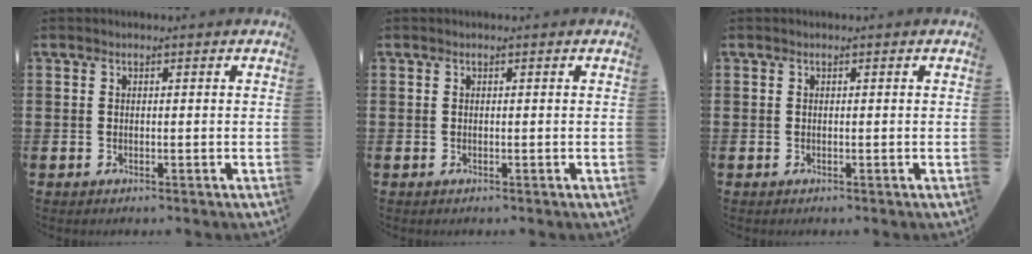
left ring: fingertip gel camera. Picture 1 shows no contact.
{"total": 0.0}
{"total": 0.0}